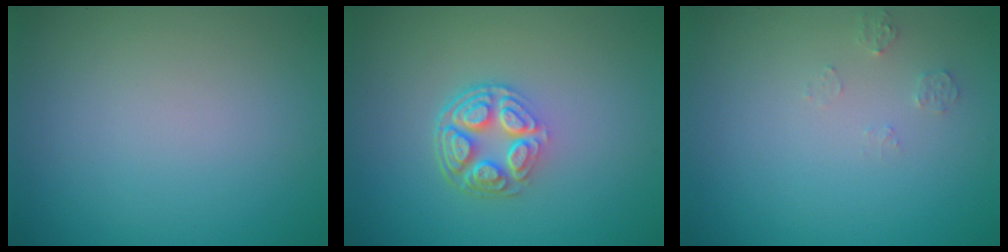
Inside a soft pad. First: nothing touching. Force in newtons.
{"total": 4.7, "press": 3.3, "slide": 3.3}
{"total": 1.1, "press": 1.1, "slide": 0.1}